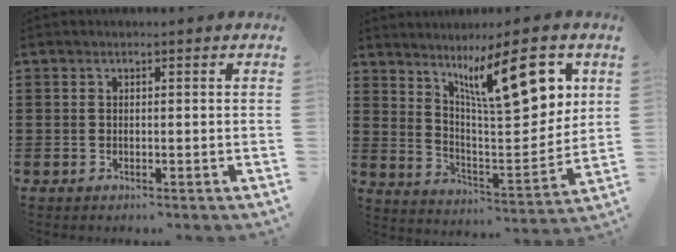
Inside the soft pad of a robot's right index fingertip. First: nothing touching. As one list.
[{"total": 13.3, "force": [7.1, 3.8, 10.5], "torque": [-0.176, -0.023, 0.117]}]